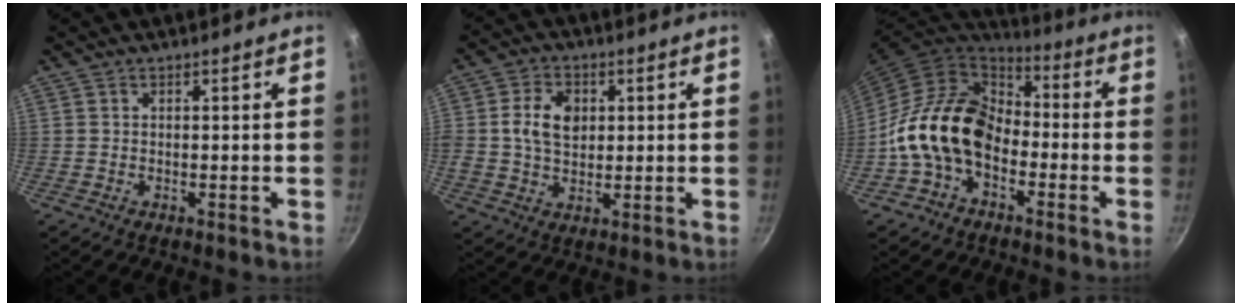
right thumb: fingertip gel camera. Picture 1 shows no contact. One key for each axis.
{"total": 5.9, "fx": 0.8, "fy": 4.3, "fz": 3.9, "tx": -0.055, "ty": 0.004, "tz": 0.010}
{"total": 16.6, "fx": -4.1, "fy": 11.7, "fz": 11.0, "tx": -0.164, "ty": 0.052, "tz": -0.098}